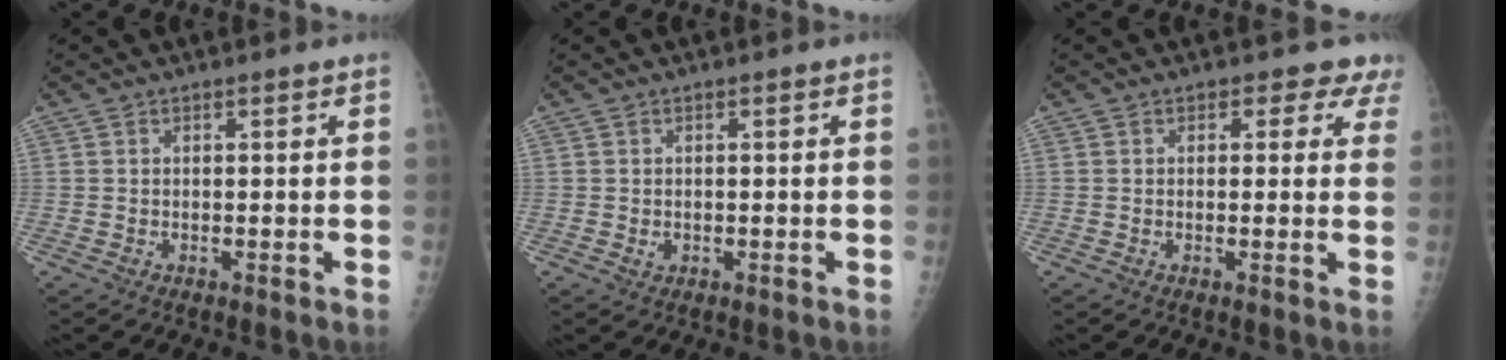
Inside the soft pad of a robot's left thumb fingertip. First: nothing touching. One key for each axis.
{"total": 1.0, "fx": -0.3, "fy": 0.8, "fz": 0.5, "tx": -0.002, "ty": 0.001, "tz": -0.001}
{"total": 3.8, "fx": 2.7, "fy": 2.5, "fz": 1.0, "tx": 0.024, "ty": -0.010, "tz": 0.014}